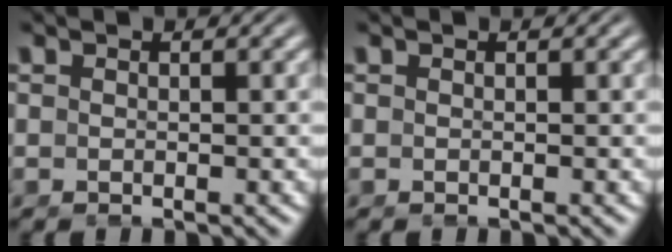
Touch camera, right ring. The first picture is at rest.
{"total": 0.0}